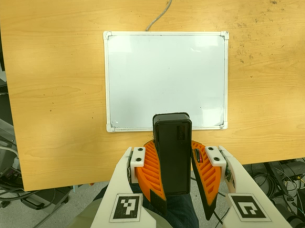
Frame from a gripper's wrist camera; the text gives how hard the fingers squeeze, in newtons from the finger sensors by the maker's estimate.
{"total": 11.6, "left": 11.0, "right": 12.2}